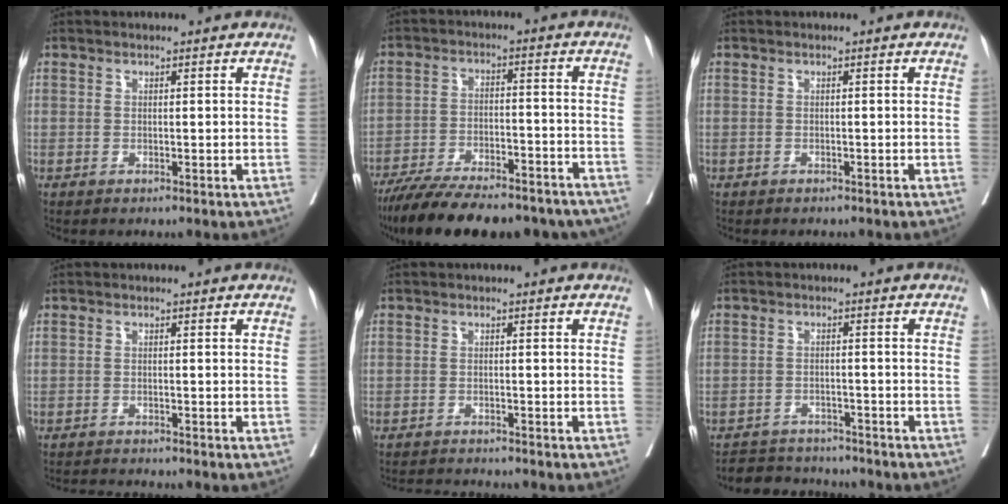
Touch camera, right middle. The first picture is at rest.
{"total": 22.7, "force": [-19.0, 6.1, 10.9], "torque": [-0.164, -0.008, -0.269]}
{"total": 1.4, "force": [-1.2, 0.5, 0.4], "torque": [-0.012, -0.002, -0.017]}
{"total": 3.0, "force": [-2.9, -0.7, 0.4], "torque": [-0.004, -0.014, -0.047]}
{"total": 3.9, "force": [-3.9, -0.3, 0.6], "torque": [-0.006, -0.015, -0.062]}
{"total": 6.0, "force": [-5.8, 1.6, 0.4], "torque": [0.002, 0.010, -0.086]}